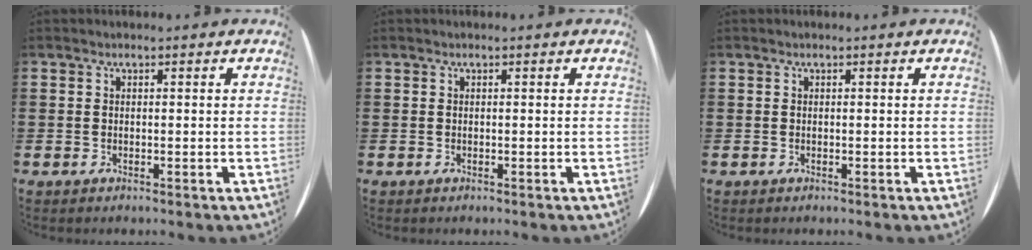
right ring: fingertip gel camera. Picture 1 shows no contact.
{"total": 0.0}
{"total": 0.0}